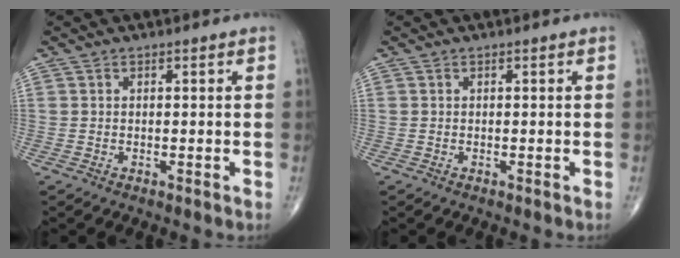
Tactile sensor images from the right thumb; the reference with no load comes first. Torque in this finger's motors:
{"motor_torque": [-0.14, 0.14, 0.07, 0.17, 0.02]}